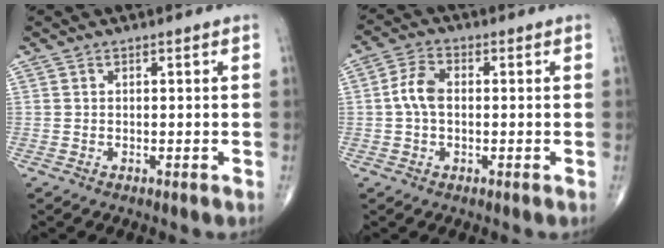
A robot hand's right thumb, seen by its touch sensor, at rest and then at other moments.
{"total": 5.1, "force": [-0.1, 3.2, 4.0], "torque": [-0.083, 0.015, -0.009]}